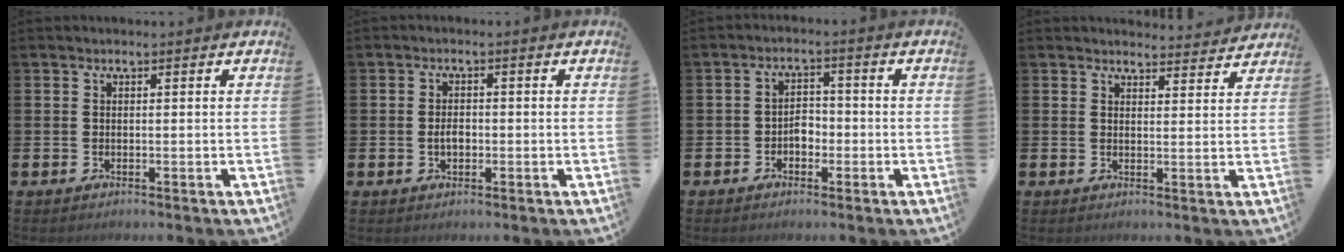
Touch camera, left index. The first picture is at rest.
{"total": 2.1, "force": [-0.3, 1.3, 1.6], "torque": [-0.020, 0.002, -0.009]}
{"total": 2.5, "force": [-1.2, 1.8, 1.3], "torque": [-0.023, 0.007, -0.028]}
{"total": 3.3, "force": [3.2, 0.4, -0.2], "torque": [0.007, -0.024, 0.057]}